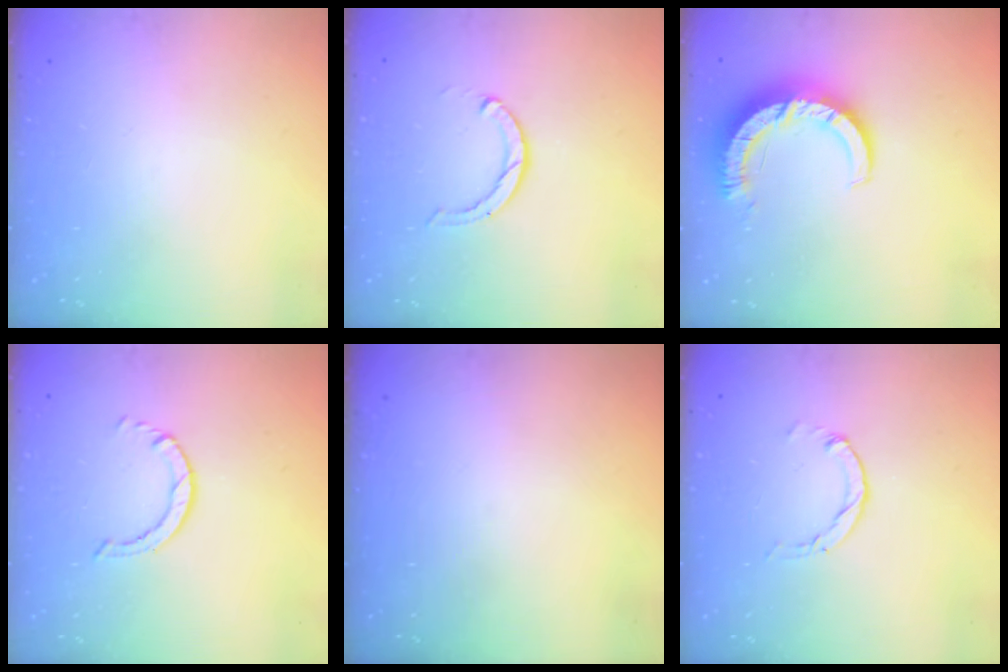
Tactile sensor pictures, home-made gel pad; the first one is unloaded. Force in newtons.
{"total": 2.3, "press": 2.3, "slide": 0.4}
{"total": 9.0, "press": 9.0, "slide": 0.9}
{"total": 0.6, "press": 0.6, "slide": 0.1}
{"total": 0.0}
{"total": 1.1, "press": 1.1, "slide": 0.2}